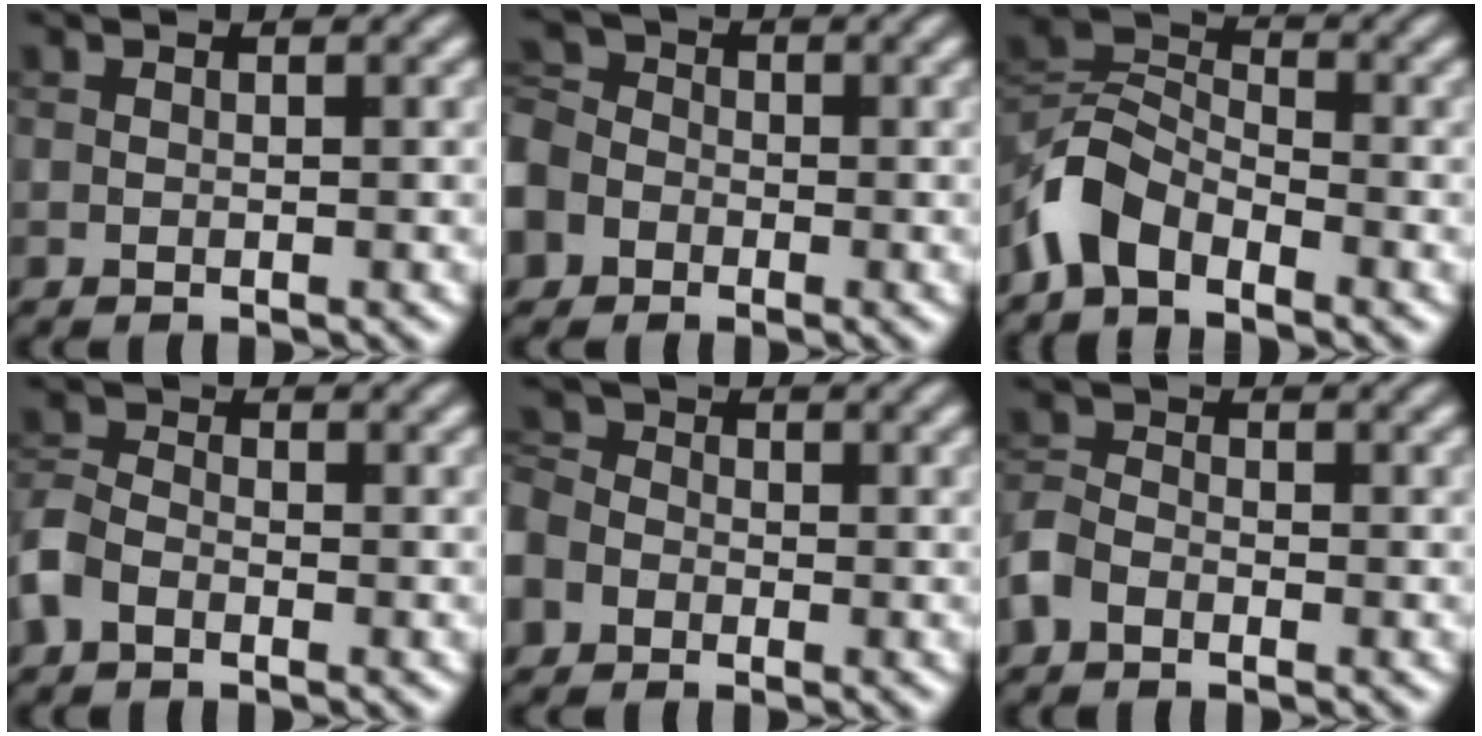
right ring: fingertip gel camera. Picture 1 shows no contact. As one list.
[{"total": 8.9, "force": [-4.5, 6.9, 3.2], "torque": [-0.084, -0.016, -0.094]}, {"total": 5.0, "force": [-3.3, 2.7, 2.6], "torque": [-0.053, 0.006, -0.082]}, {"total": 3.2, "force": [-1.8, 2.0, 1.8], "torque": [-0.045, 0.004, -0.050]}, {"total": 6.5, "force": [-3.1, 5.1, 2.5], "torque": [-0.059, -0.003, -0.066]}, {"total": 2.6, "force": [-1.6, 1.6, 1.3], "torque": [-0.029, 0.004, -0.044]}]